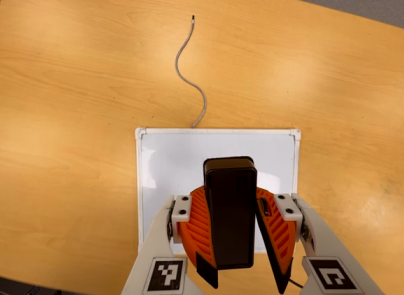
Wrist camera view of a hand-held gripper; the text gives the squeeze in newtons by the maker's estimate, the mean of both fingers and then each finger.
{"total": 9.2, "left": 10.0, "right": 8.3}